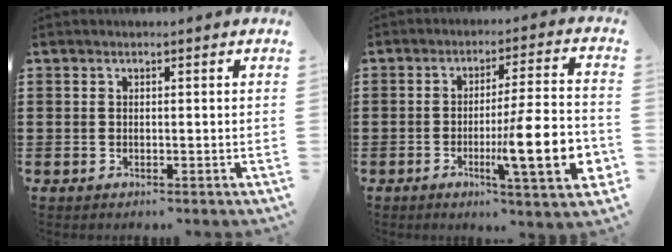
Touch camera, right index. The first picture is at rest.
{"total": 13.5, "force": [-3.8, 2.2, 12.8], "torque": [-0.198, -0.007, -0.061]}